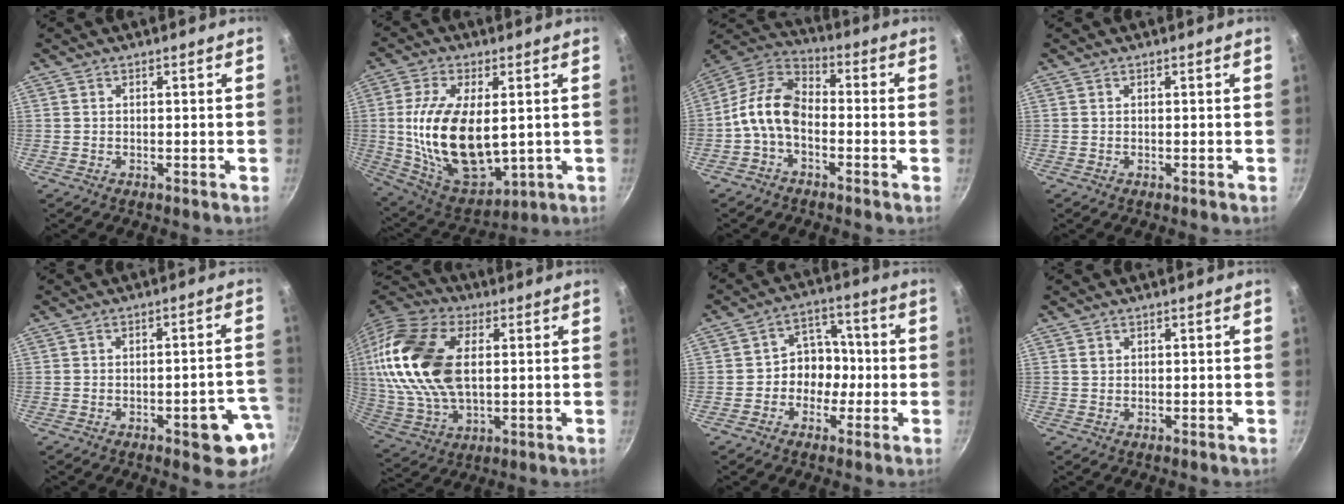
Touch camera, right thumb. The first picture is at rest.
{"total": 20.0, "force": [1.0, 10.7, 16.9], "torque": [-0.297, -0.014, 0.037]}
{"total": 10.5, "force": [-2.7, 6.5, 7.8], "torque": [-0.140, 0.048, -0.072]}
{"total": 0.0}
{"total": 9.6, "force": [-3.9, 3.8, 7.9], "torque": [-0.050, 0.026, -0.045]}
{"total": 23.5, "force": [4.2, 14.1, 18.3], "torque": [-0.355, 0.002, 0.076]}
{"total": 7.9, "force": [-1.5, 6.7, 3.8], "torque": [0.002, 0.031, -0.034]}
{"total": 0.8, "force": [0.4, 0.7, 0.3], "torque": [-0.002, 0.001, 0.007]}